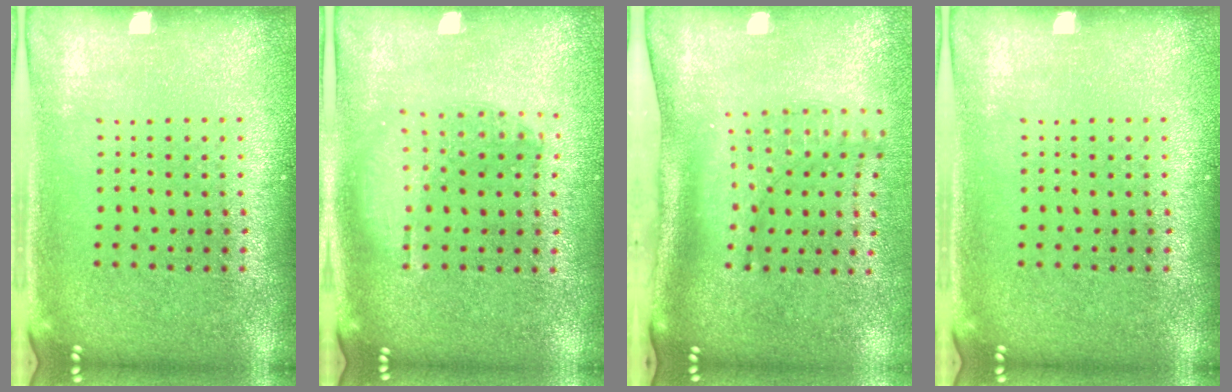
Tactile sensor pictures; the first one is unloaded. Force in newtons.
{"total": 1.1, "press": 1.0, "slide": 0.4}
{"total": 2.2, "press": 1.5, "slide": 1.6}
{"total": 0.0}